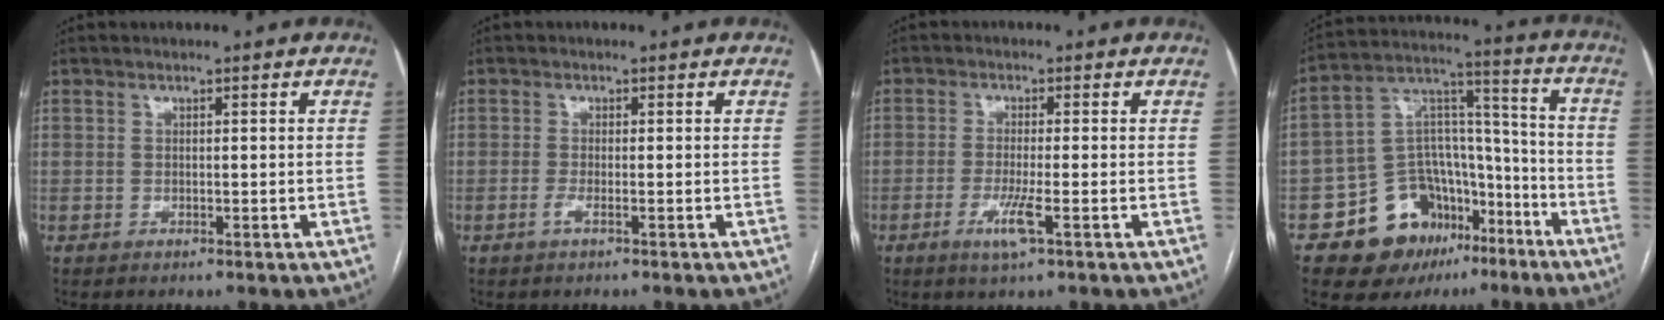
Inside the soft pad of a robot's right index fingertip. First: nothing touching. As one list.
[{"total": 1.1, "force": [-0.5, 0.0, 1.0], "torque": [-0.020, -0.001, -0.011]}, {"total": 4.1, "force": [-1.7, 0.0, 3.7], "torque": [-0.075, -0.011, -0.033]}, {"total": 16.2, "force": [-9.2, 10.8, 7.9], "torque": [-0.123, 0.064, -0.140]}]